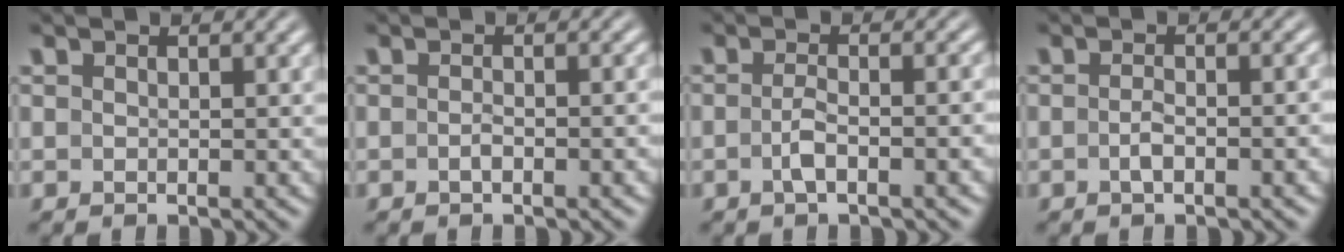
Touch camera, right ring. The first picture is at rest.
{"total": 1.1, "force": [-0.9, -0.2, 0.6], "torque": [-0.012, 0.002, -0.016]}
{"total": 2.2, "force": [-1.5, -0.3, 1.7], "torque": [-0.035, -0.008, -0.020]}
{"total": 1.6, "force": [-1.1, -0.1, 1.2], "torque": [-0.020, -0.002, -0.019]}